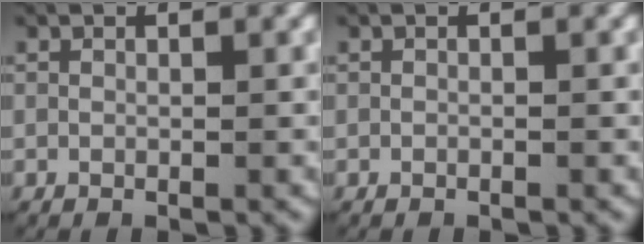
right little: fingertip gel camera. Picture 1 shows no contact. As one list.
[{"total": 0.0}]